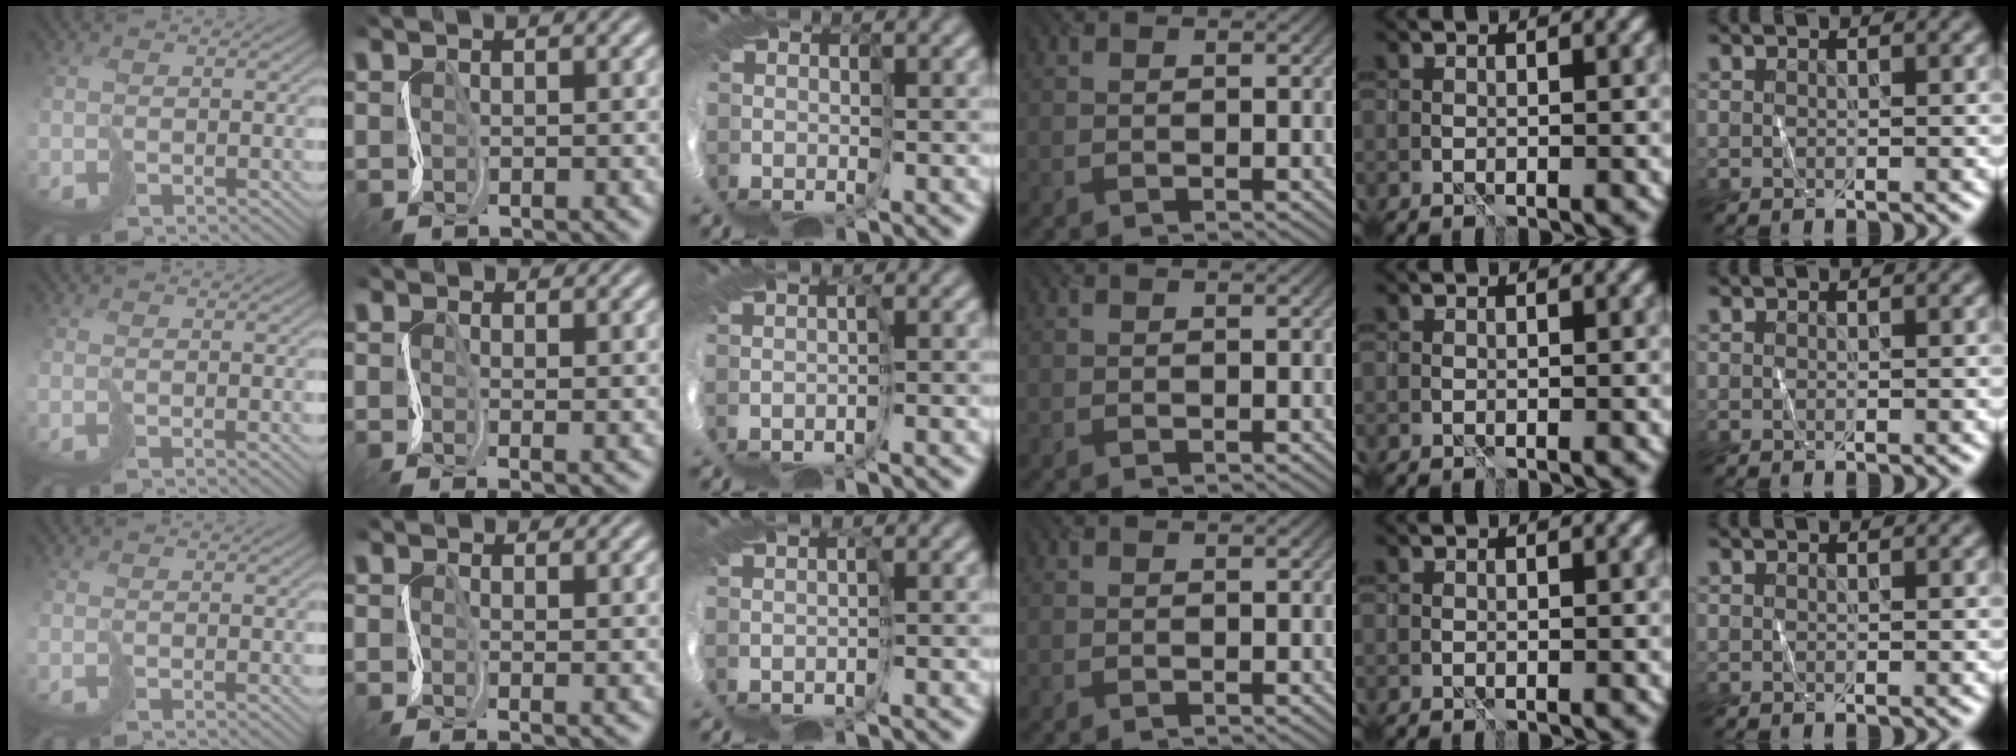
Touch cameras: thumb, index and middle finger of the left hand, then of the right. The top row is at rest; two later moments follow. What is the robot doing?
{"motion": "cut", "object": "tissue"}